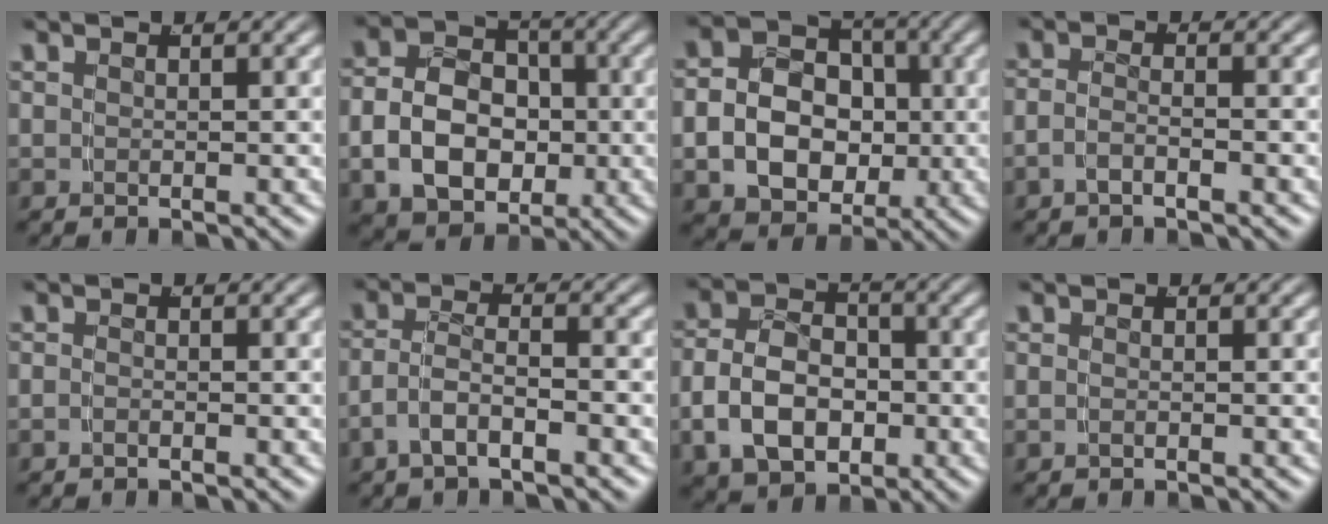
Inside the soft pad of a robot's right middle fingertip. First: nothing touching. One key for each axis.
{"total": 10.5, "fx": -1.8, "fy": 8.6, "fz": 5.7, "tx": -0.104, "ty": -0.021, "tz": -0.033}
{"total": 11.4, "fx": -1.5, "fy": 9.8, "fz": 5.6, "tx": -0.118, "ty": -0.034, "tz": -0.028}
{"total": 2.0, "fx": -1.5, "fy": 0.5, "fz": 1.2, "tx": -0.027, "ty": -0.007, "tz": -0.027}
{"total": 0.8, "fx": -0.8, "fy": 0.0, "fz": 0.3, "tx": -0.006, "ty": -0.001, "tz": -0.018}
{"total": 3.5, "fx": -1.8, "fy": 1.8, "fz": 2.3, "tx": -0.047, "ty": -0.011, "tz": -0.033}
{"total": 8.5, "fx": -1.6, "fy": 6.6, "fz": 5.0, "tx": -0.093, "ty": -0.015, "tz": -0.027}
{"total": 0.6, "fx": -0.5, "fy": 0.0, "fz": 0.4, "tx": -0.007, "ty": -0.002, "tz": -0.010}